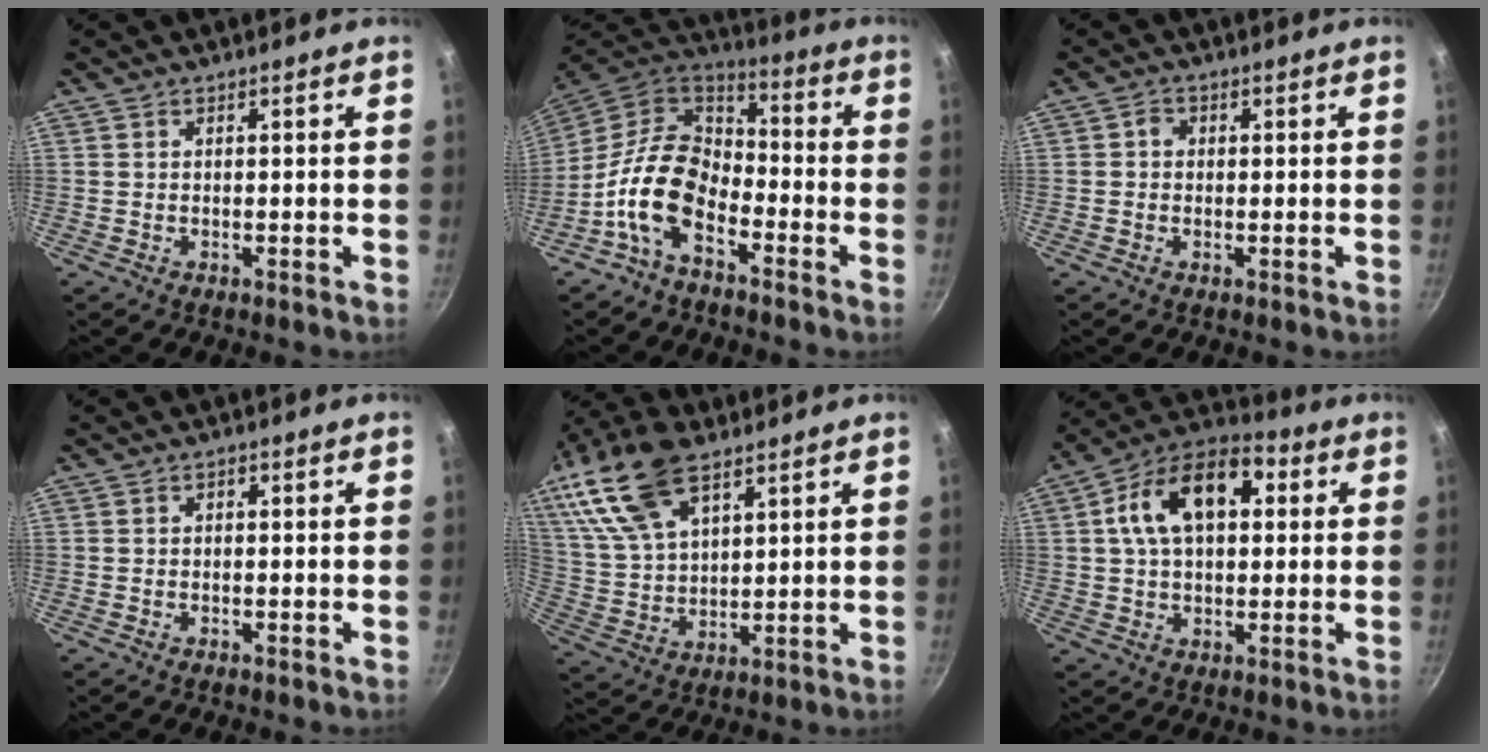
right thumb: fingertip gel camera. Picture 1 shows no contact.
{"total": 14.2, "force": [-6.3, 8.5, 9.4], "torque": [-0.158, 0.057, -0.143]}
{"total": 1.6, "force": [0.1, 1.5, 0.6], "torque": [-0.009, 0.003, -0.004]}
{"total": 0.6, "force": [-0.2, 0.4, 0.4], "torque": [-0.007, 0.004, -0.006]}
{"total": 18.4, "force": [10.5, 9.3, 12.0], "torque": [-0.236, -0.006, 0.210]}
{"total": 16.4, "force": [3.8, 10.0, 12.5], "torque": [-0.180, 0.026, 0.046]}